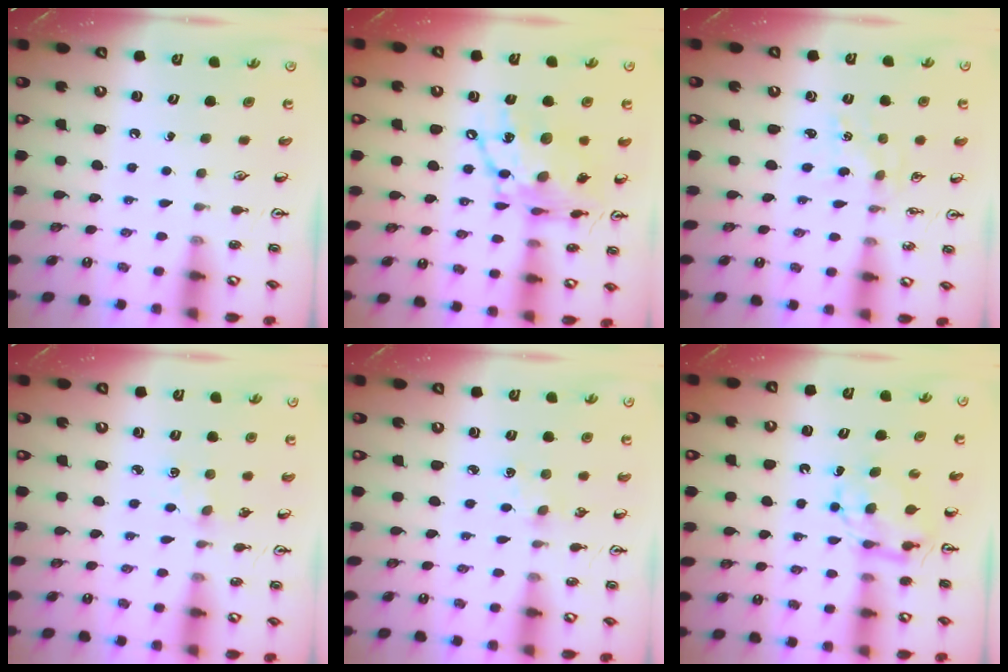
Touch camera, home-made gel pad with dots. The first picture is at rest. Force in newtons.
{"total": 16.8, "press": 16.7, "slide": 1.5}
{"total": 1.8, "press": 1.8, "slide": 0.2}
{"total": 1.7, "press": 1.7, "slide": 0.3}
{"total": 2.2, "press": 2.2, "slide": 0.4}
{"total": 6.6, "press": 6.6, "slide": 0.3}